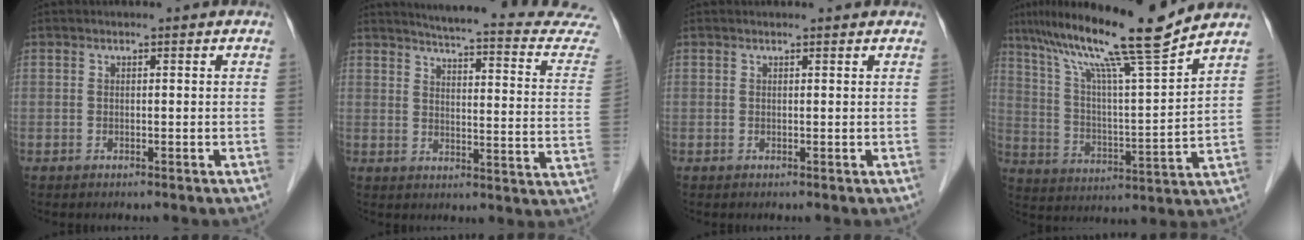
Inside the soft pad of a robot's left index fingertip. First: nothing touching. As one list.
[{"total": 20.8, "force": [19.5, 0.6, 7.0], "torque": [-0.089, -0.100, 0.212]}, {"total": 1.3, "force": [1.2, 0.1, 0.3], "torque": [-0.010, 0.006, 0.011]}, {"total": 16.2, "force": [12.5, -1.3, 10.2], "torque": [-0.174, 0.003, 0.208]}]